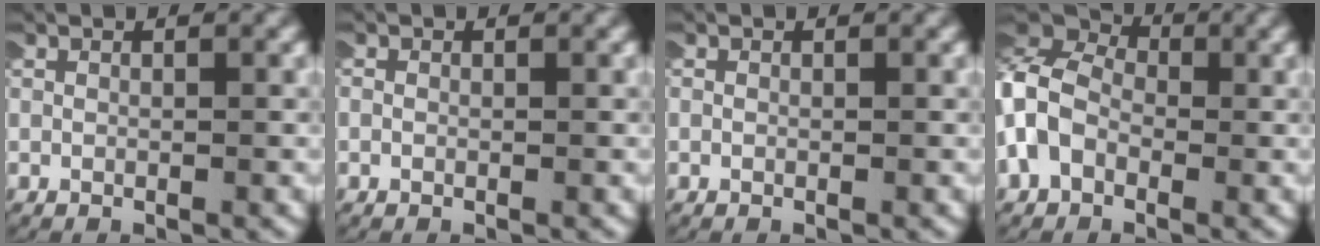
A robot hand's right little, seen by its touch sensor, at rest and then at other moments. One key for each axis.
{"total": 0.6, "fx": -0.1, "fy": 0.5, "fz": 0.2, "tx": -0.005, "ty": 0.001, "tz": -0.004}
{"total": 0.0}
{"total": 8.2, "fx": 0.7, "fy": 7.0, "fz": 4.3, "tx": -0.112, "ty": 0.000, "tz": 0.001}